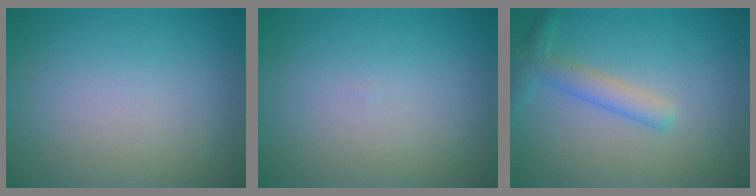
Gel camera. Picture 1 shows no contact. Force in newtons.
{"total": 0.0}
{"total": 2.6, "press": 2.6, "slide": 0.1}